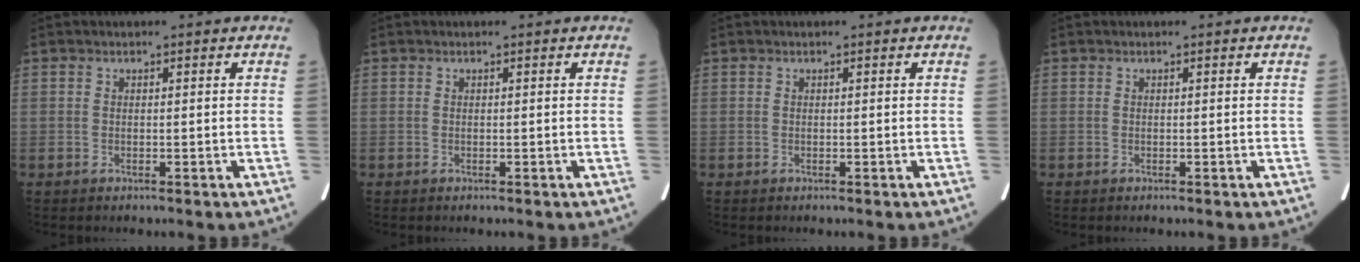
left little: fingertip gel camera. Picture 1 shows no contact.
{"total": 0.0}
{"total": 0.0}
{"total": 0.0}